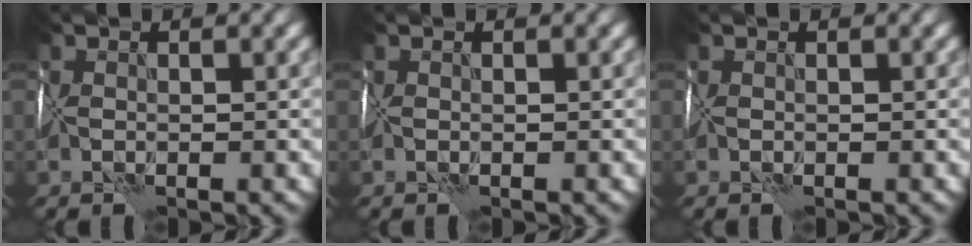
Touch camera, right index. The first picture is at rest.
{"total": 0.0}
{"total": 0.0}